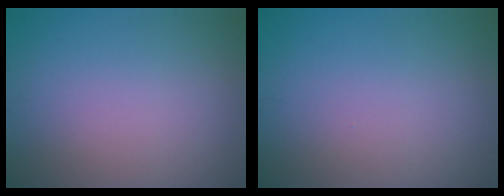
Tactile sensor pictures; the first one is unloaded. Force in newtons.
{"total": 0.0}